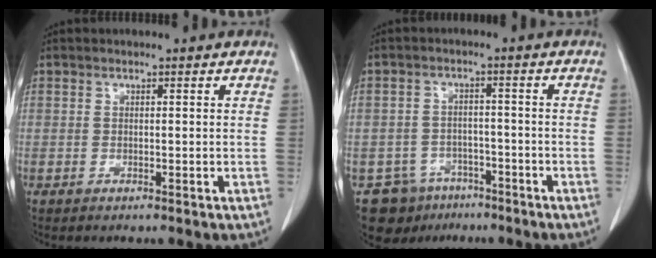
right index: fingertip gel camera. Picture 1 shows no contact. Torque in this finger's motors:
{"motor_torque": [-0.90, 0.11, -1.05, -0.21]}